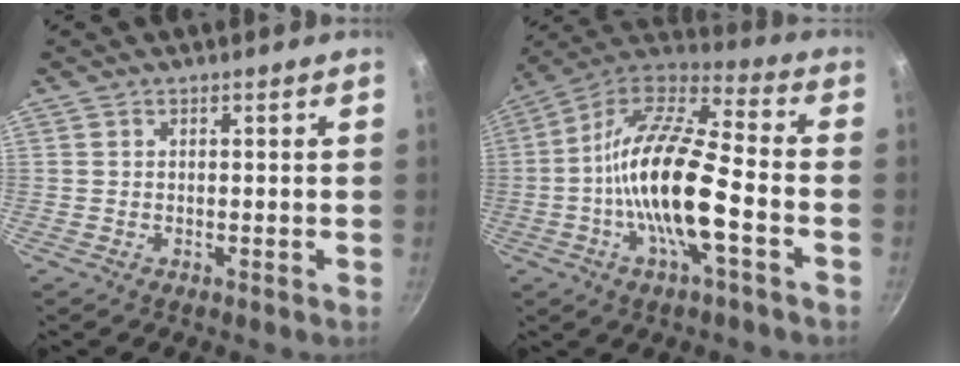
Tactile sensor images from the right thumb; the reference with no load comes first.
{"total": 19.3, "force": [-4.5, 6.2, 17.8], "torque": [-0.332, 0.037, -0.102]}